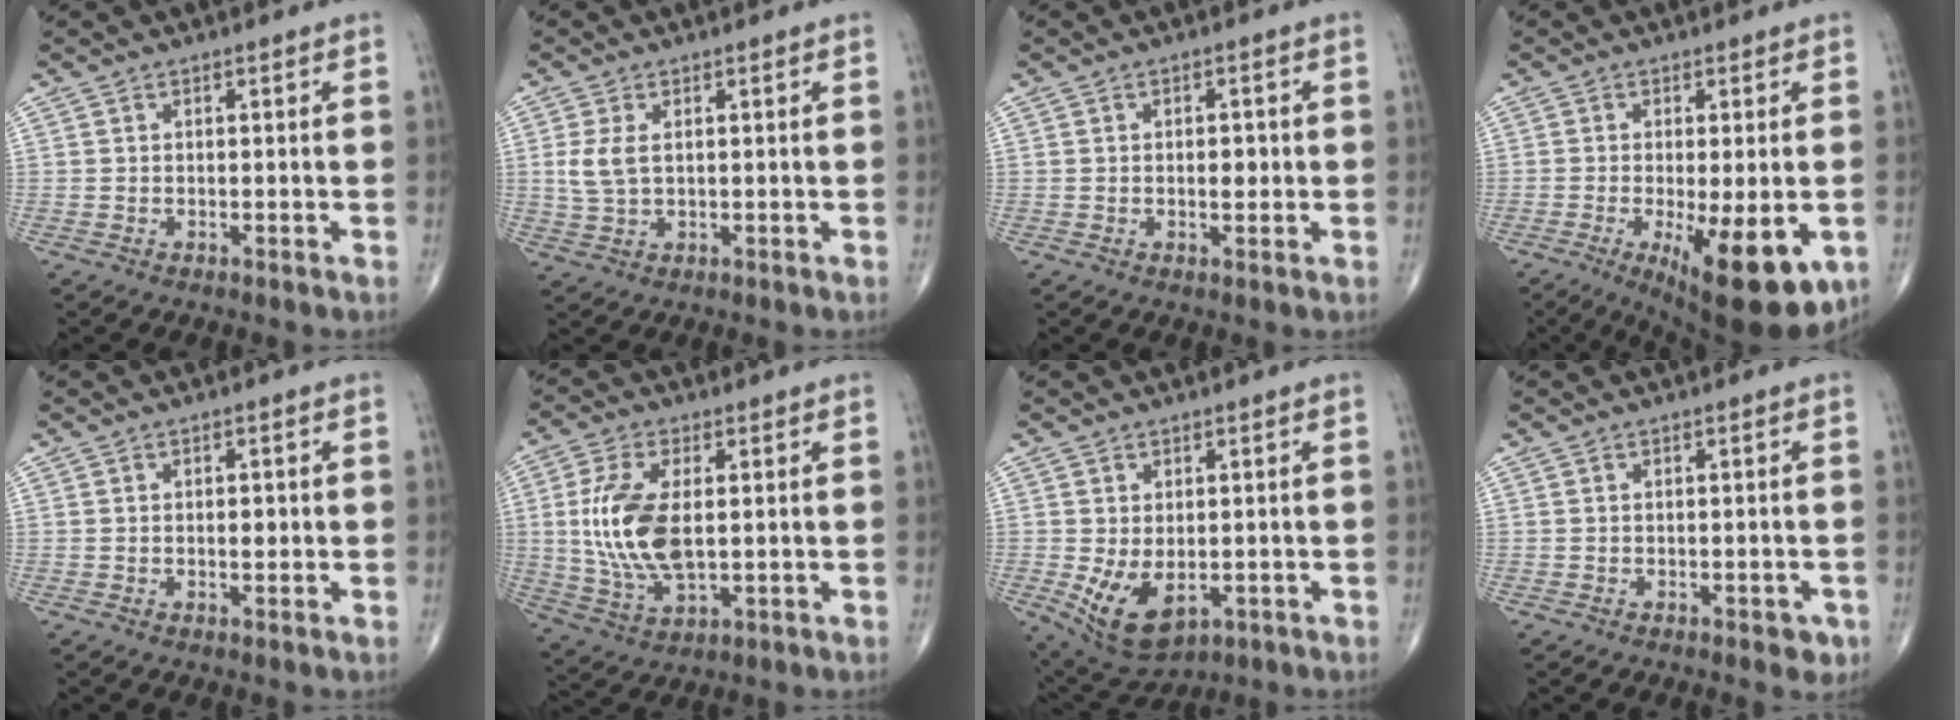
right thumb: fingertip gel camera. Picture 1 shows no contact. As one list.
[{"total": 4.3, "force": [0.8, 2.4, 3.5], "torque": [-0.084, 0.000, 0.020]}, {"total": 2.8, "force": [0.0, 1.4, 2.4], "torque": [-0.029, 0.000, 0.000]}, {"total": 15.1, "force": [-5.1, 5.0, 13.3], "torque": [-0.168, -0.020, -0.062]}, {"total": 1.9, "force": [0.0, 0.9, 1.7], "torque": [-0.024, 0.000, 0.000]}, {"total": 13.4, "force": [1.0, 6.6, 11.6], "torque": [-0.245, -0.010, 0.027]}, {"total": 9.0, "force": [-1.7, 5.3, 7.0], "torque": [-0.118, -0.014, -0.009]}, {"total": 2.5, "force": [-1.2, 1.3, 1.8], "torque": [-0.009, 0.006, -0.011]}]